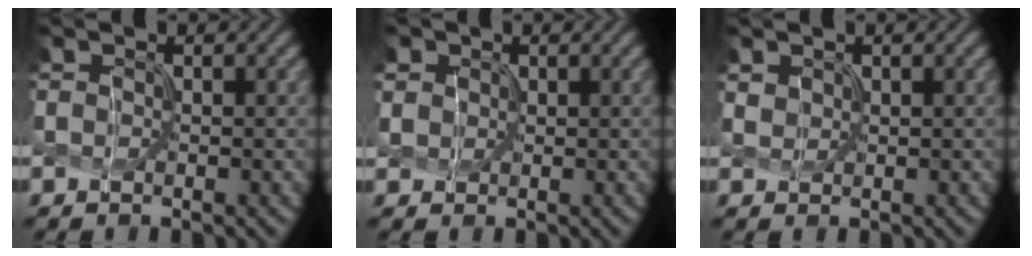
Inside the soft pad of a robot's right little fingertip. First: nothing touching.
{"total": 2.1, "force": [1.1, 1.7, 0.6], "torque": [-0.025, 0.008, 0.021]}
{"total": 0.9, "force": [0.6, 0.7, 0.1], "torque": [-0.007, -0.001, 0.017]}